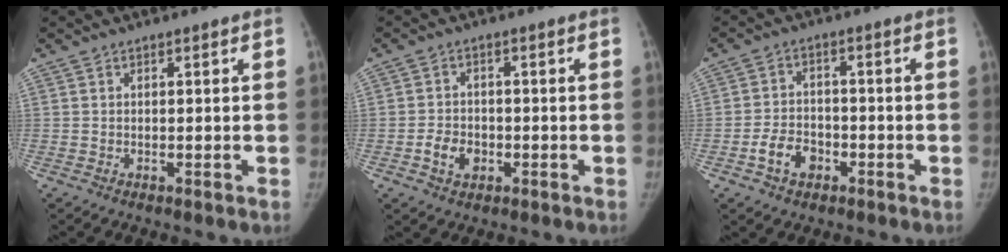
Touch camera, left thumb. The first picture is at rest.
{"total": 4.4, "force": [-1.5, 3.4, 2.4], "torque": [-0.031, 0.010, -0.024]}
{"total": 6.0, "force": [-2.7, 4.3, 3.2], "torque": [-0.045, 0.024, -0.046]}